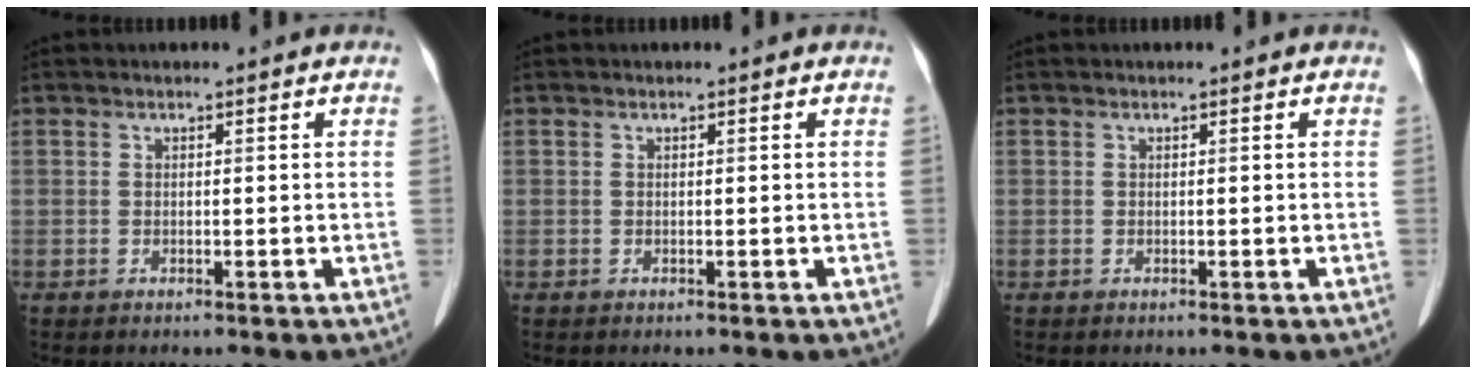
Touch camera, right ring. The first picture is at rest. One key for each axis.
{"total": 0.0}
{"total": 0.0}